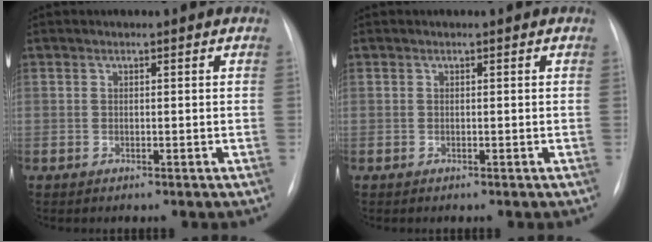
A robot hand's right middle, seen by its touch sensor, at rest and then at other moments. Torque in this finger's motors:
{"motor_torque": [0.05, -0.05, 0.00, 0.00]}